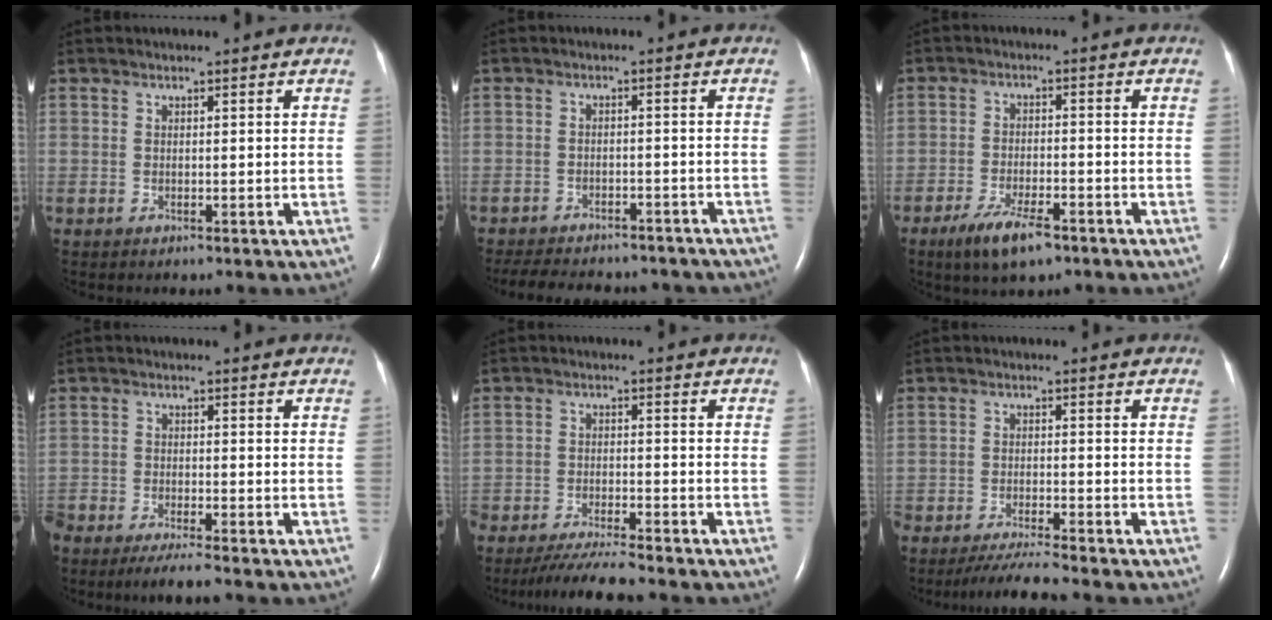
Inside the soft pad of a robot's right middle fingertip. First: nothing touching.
{"total": 17.7, "force": [-15.4, 5.6, 6.7], "torque": [-0.156, -0.013, -0.193]}
{"total": 6.8, "force": [-4.5, 1.8, 4.8], "torque": [-0.100, -0.010, -0.076]}
{"total": 6.4, "force": [-5.6, 0.1, 3.2], "torque": [-0.047, -0.016, -0.097]}
{"total": 8.1, "force": [-7.3, -0.5, 3.3], "torque": [-0.050, -0.026, -0.125]}
{"total": 6.2, "force": [-5.6, -1.3, 2.3], "torque": [-0.036, -0.024, -0.099]}